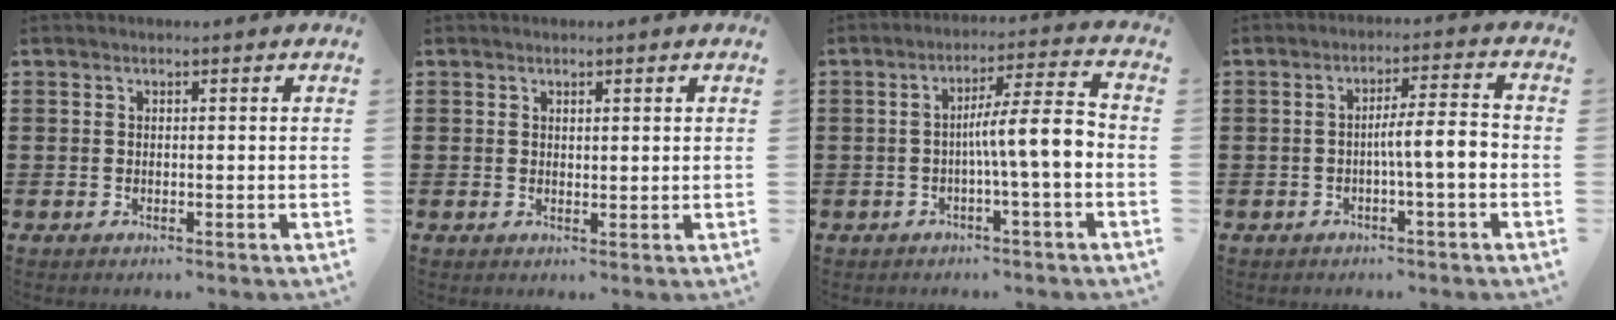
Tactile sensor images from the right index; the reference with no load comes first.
{"total": 0.9, "force": [0.7, 0.2, 0.5], "torque": [-0.009, 0.003, 0.012]}
{"total": 8.3, "force": [-1.2, 0.9, 8.1], "torque": [-0.136, 0.001, -0.026]}
{"total": 5.8, "force": [-1.2, 0.7, 5.6], "torque": [-0.100, 0.004, -0.025]}